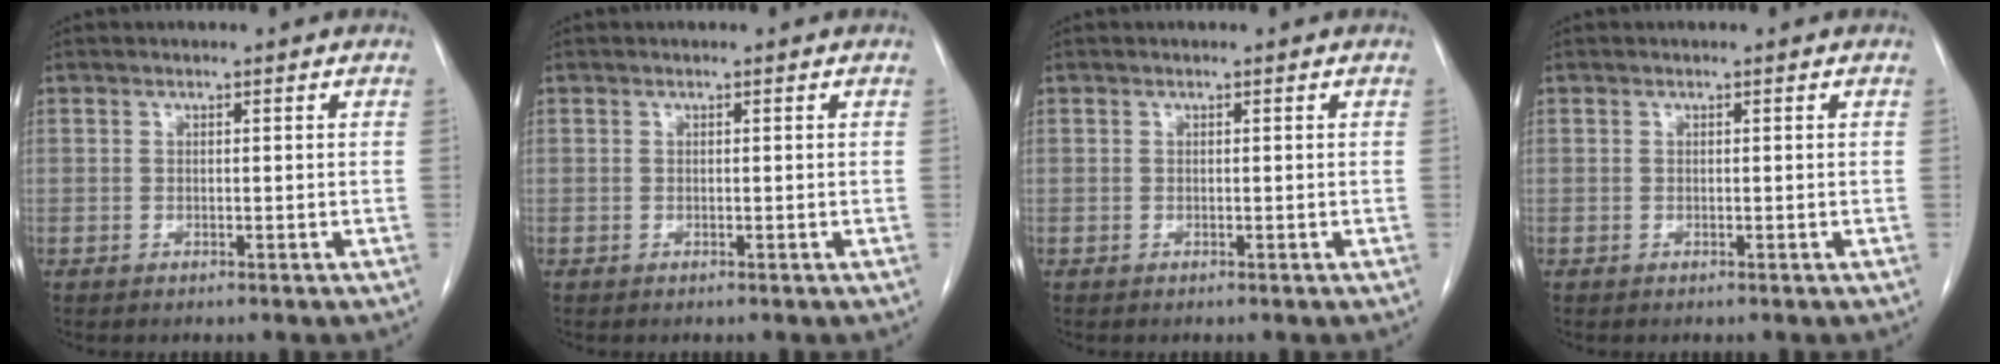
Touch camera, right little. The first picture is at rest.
{"total": 0.0}
{"total": 0.0}
{"total": 0.0}